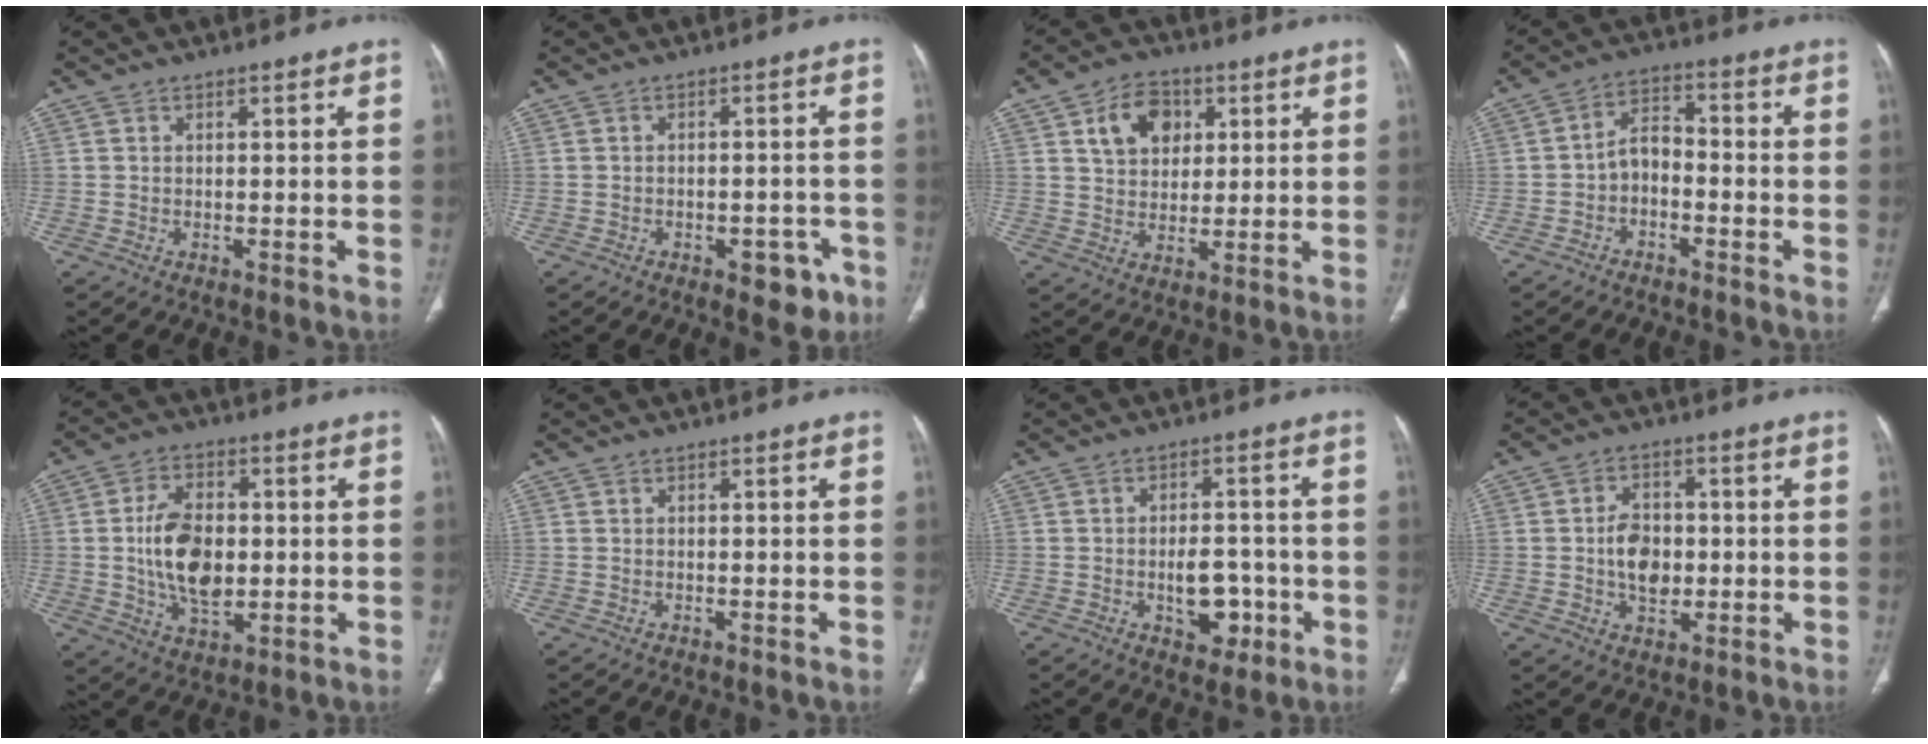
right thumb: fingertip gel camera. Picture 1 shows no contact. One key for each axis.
{"total": 5.7, "fx": -3.1, "fy": 3.1, "fz": 3.7, "tx": -0.023, "ty": 0.018, "tz": -0.033}
{"total": 9.4, "fx": 3.5, "fy": 6.9, "fz": 5.4, "tx": -0.056, "ty": -0.008, "tz": 0.060}
{"total": 5.4, "fx": -2.0, "fy": 3.6, "fz": 3.5, "tx": -0.049, "ty": 0.033, "tz": -0.046}
{"total": 12.5, "fx": -0.1, "fy": 7.5, "fz": 10.0, "tx": -0.165, "ty": 0.000, "tz": 0.003}
{"total": 0.0}
{"total": 6.6, "fx": -2.2, "fy": 3.9, "fz": 4.8, "tx": -0.052, "ty": 0.020, "tz": -0.030}
{"total": 7.5, "fx": -0.4, "fy": 5.2, "fz": 5.4, "tx": -0.073, "ty": 0.007, "tz": -0.006}